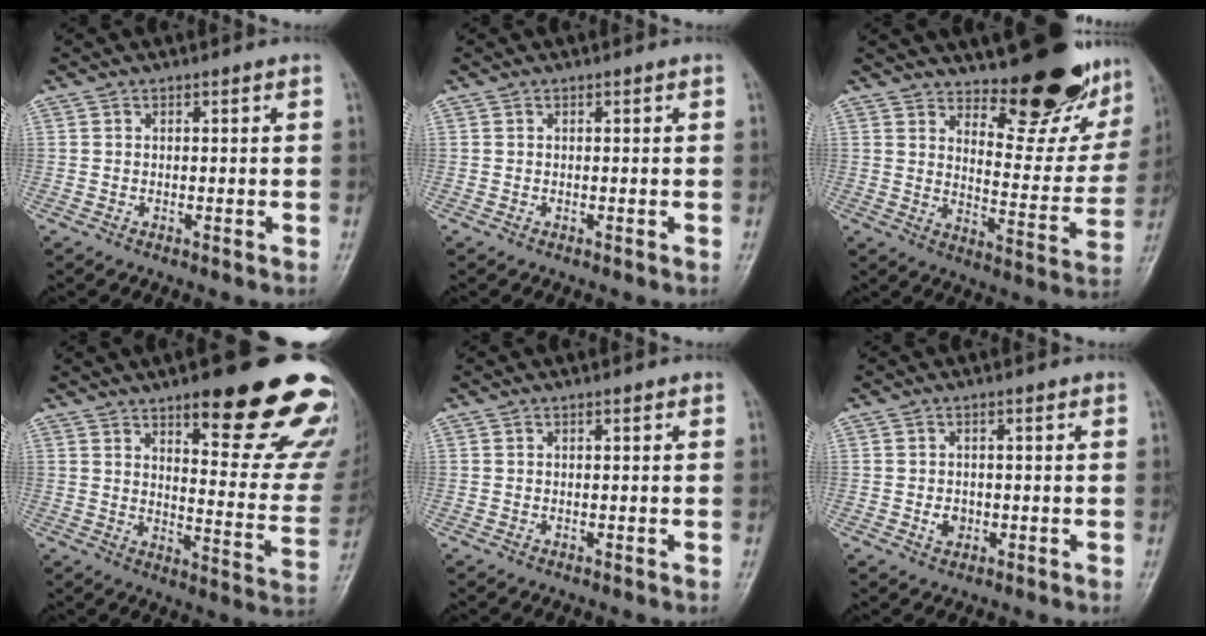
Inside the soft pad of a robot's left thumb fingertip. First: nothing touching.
{"total": 0.0}
{"total": 19.7, "force": [15.6, 6.4, 10.1], "torque": [-0.093, -0.130, 0.210]}
{"total": 24.6, "force": [14.8, 6.7, 18.4], "torque": [-0.198, -0.075, 0.198]}
{"total": 0.0}
{"total": 2.4, "force": [-0.5, 1.9, 1.2], "torque": [-0.010, 0.002, -0.006]}